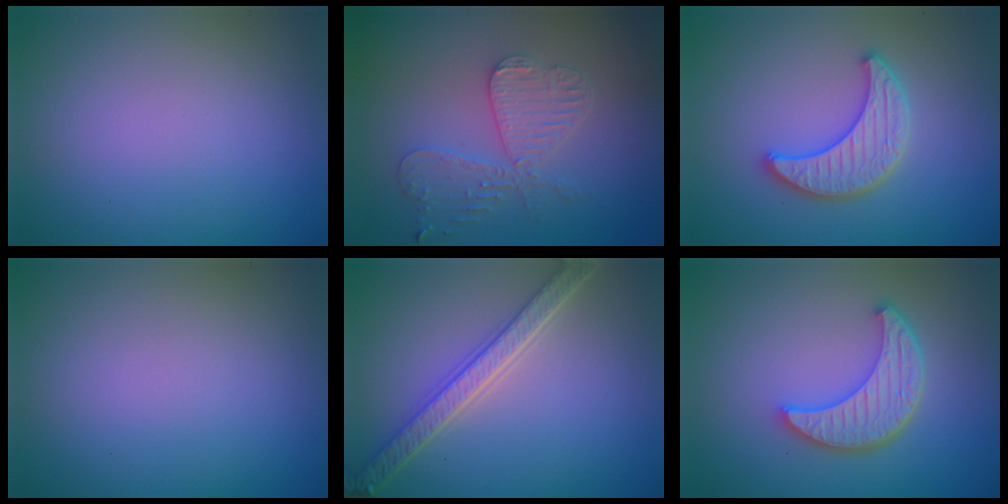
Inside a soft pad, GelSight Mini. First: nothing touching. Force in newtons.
{"total": 4.4, "press": 3.8, "slide": 2.2}
{"total": 3.7, "press": 3.6, "slide": 0.8}
{"total": 0.0}
{"total": 4.6, "press": 3.7, "slide": 2.7}
{"total": 5.2, "press": 4.1, "slide": 3.3}